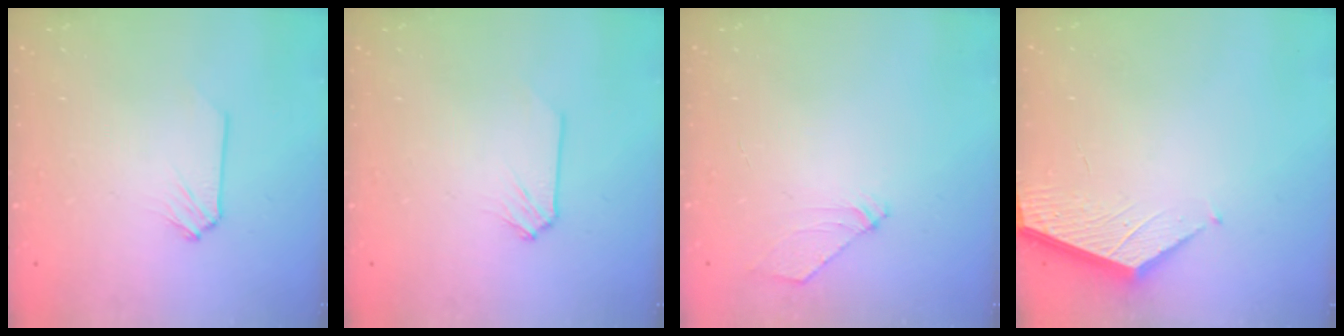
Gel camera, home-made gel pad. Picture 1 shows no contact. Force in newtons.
{"total": 0.0}
{"total": 4.8, "press": 4.7, "slide": 0.9}
{"total": 2.2, "press": 2.2, "slide": 0.2}